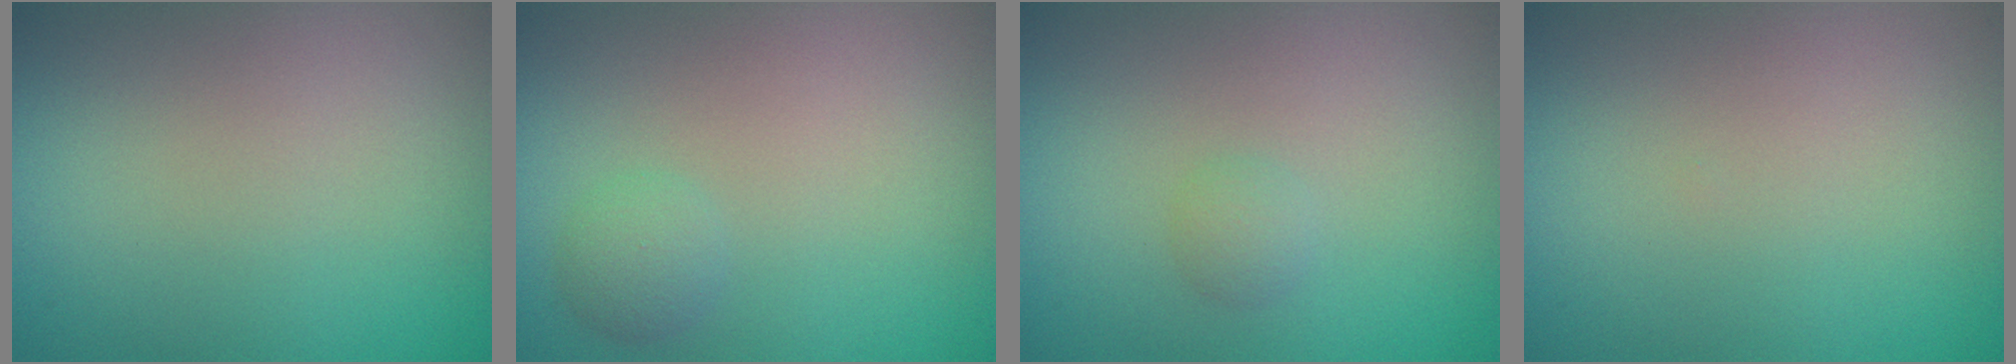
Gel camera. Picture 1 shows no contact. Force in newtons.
{"total": 1.5, "press": 1.5, "slide": 0.1}
{"total": 1.0, "press": 1.0, "slide": 0.0}
{"total": 0.0}